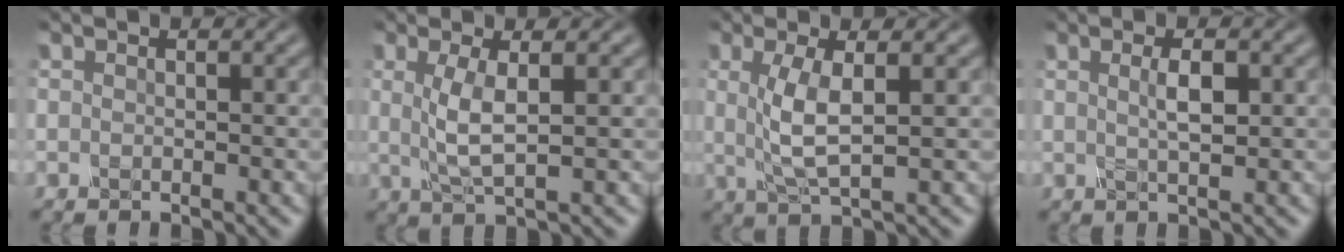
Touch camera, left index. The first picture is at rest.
{"total": 3.4, "force": [0.7, 0.7, 3.2], "torque": [-0.071, -0.003, 0.015]}
{"total": 4.2, "force": [0.7, 1.0, 4.0], "torque": [-0.084, -0.002, 0.017]}
{"total": 2.3, "force": [0.6, 0.5, 2.2], "torque": [-0.040, 0.003, 0.010]}